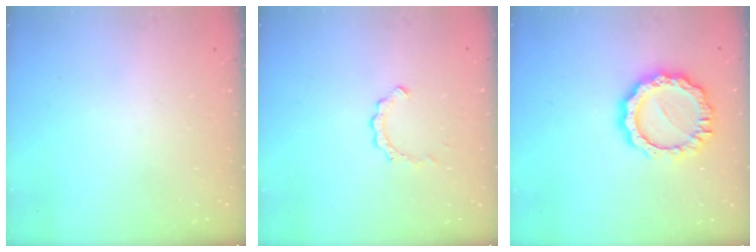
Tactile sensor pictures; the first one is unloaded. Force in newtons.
{"total": 2.0, "press": 2.0, "slide": 0.2}
{"total": 12.8, "press": 12.8, "slide": 1.0}